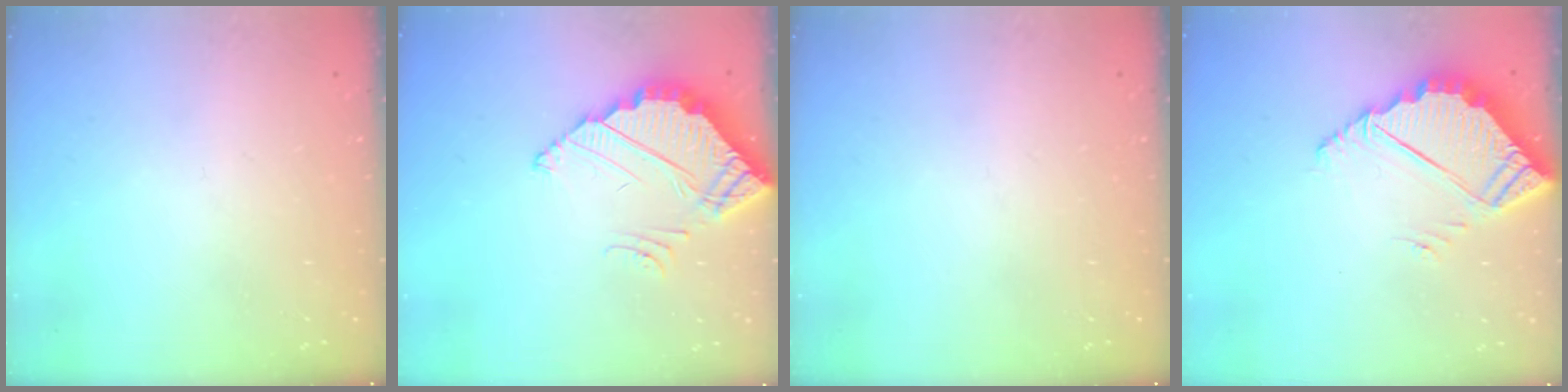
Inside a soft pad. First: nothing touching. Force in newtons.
{"total": 4.0, "press": 4.0, "slide": 0.2}
{"total": 0.0}
{"total": 5.8, "press": 5.8, "slide": 0.2}